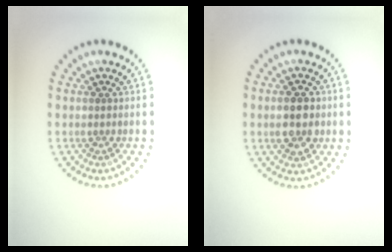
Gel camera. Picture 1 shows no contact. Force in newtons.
{"total": 4.2, "press": 4.2, "slide": 0.1}